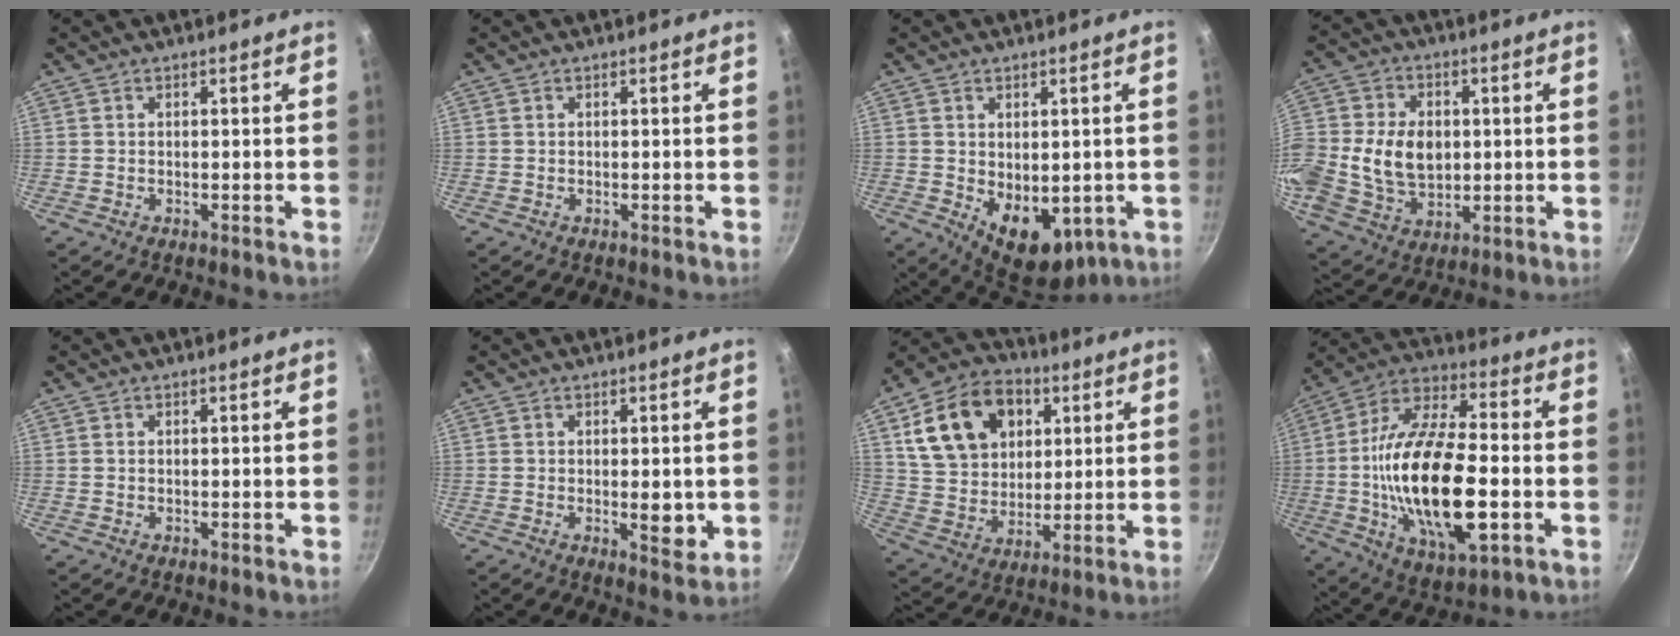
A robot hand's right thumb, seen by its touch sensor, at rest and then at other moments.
{"total": 0.0}
{"total": 10.6, "force": [-1.5, 7.0, 7.8], "torque": [-0.087, -0.019, -0.001]}
{"total": 18.1, "force": [0.3, 14.0, 11.4], "torque": [-0.240, 0.025, 0.009]}
{"total": 0.0}
{"total": 4.6, "force": [-0.3, 1.8, 4.2], "torque": [-0.058, -0.014, -0.001]}
{"total": 18.9, "force": [6.3, 13.9, 11.2], "torque": [-0.171, -0.001, 0.111]}
{"total": 25.1, "force": [-3.7, 11.0, 22.2], "torque": [-0.409, 0.017, -0.070]}